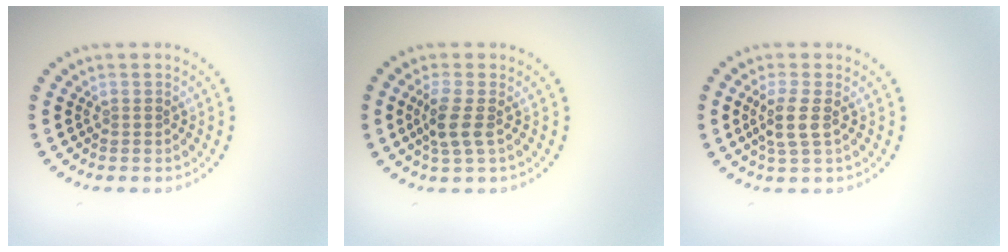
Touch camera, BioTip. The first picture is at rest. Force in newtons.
{"total": 2.4, "press": 2.0, "slide": 1.3}
{"total": 2.4, "press": 2.1, "slide": 1.2}